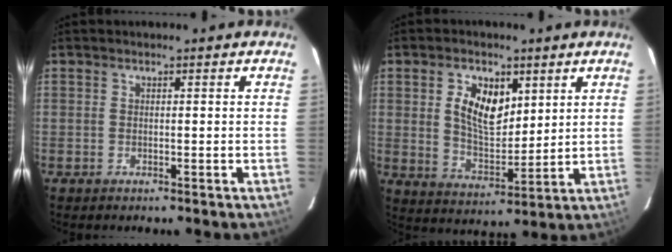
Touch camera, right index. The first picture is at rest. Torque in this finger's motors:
{"motor_torque": [0.72, 0.53, 0.43, 0.11]}